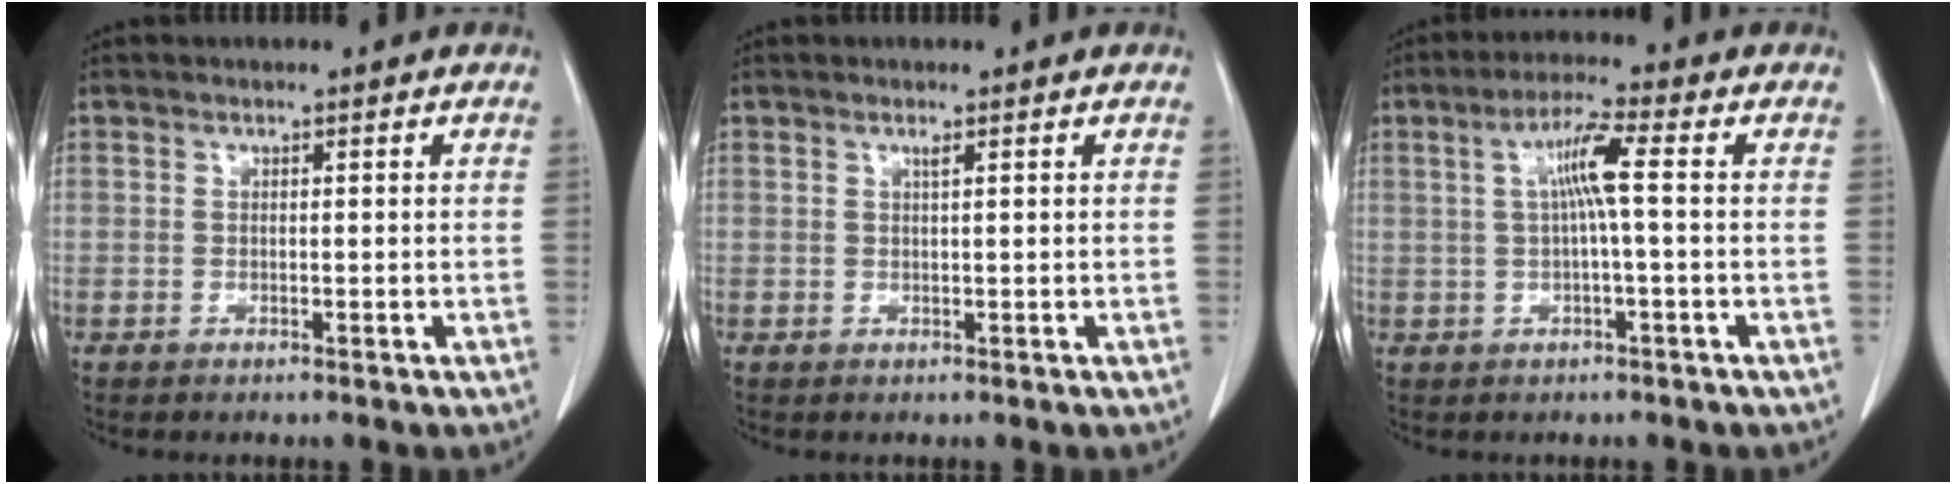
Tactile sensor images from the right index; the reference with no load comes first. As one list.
[{"total": 0.6, "force": [0.4, -0.1, 0.5], "torque": [-0.012, -0.002, 0.008]}, {"total": 5.6, "force": [0.7, 0.0, 5.6], "torque": [-0.105, 0.014, 0.014]}]